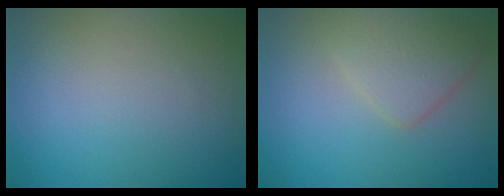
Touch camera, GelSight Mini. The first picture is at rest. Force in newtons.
{"total": 3.0, "press": 3.0, "slide": 0.1}